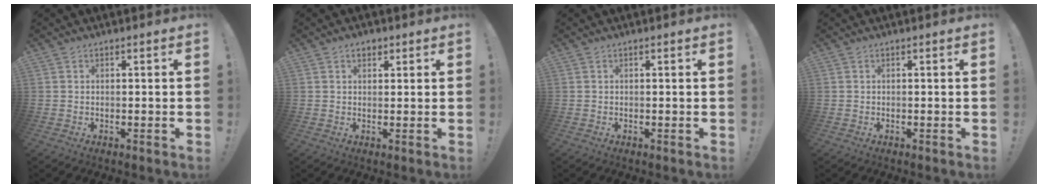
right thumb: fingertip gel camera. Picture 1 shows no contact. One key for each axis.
{"total": 2.4, "fx": 1.3, "fy": 1.6, "fz": 1.2, "tx": -0.014, "ty": -0.001, "tz": 0.022}
{"total": 0.0}
{"total": 0.0}